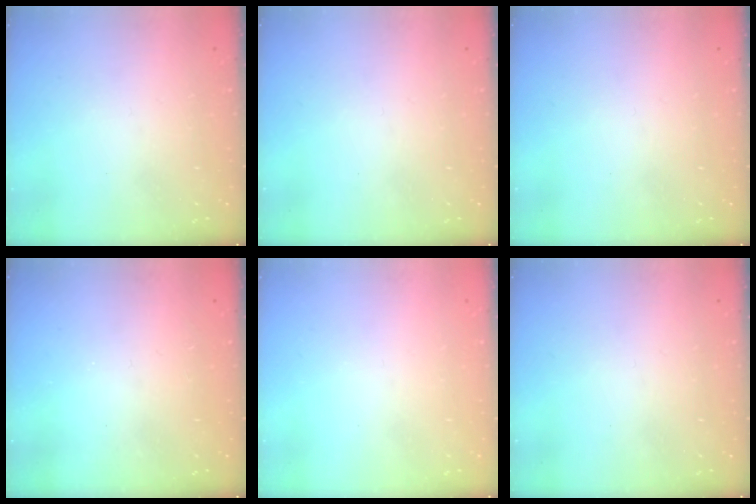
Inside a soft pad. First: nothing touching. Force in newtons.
{"total": 0.0}
{"total": 0.0}
{"total": 1.3, "press": 1.2, "slide": 0.2}
{"total": 0.0}
{"total": 0.0}